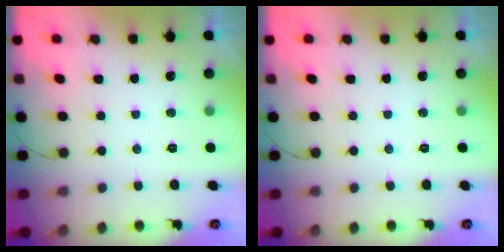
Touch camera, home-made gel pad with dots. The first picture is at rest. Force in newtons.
{"total": 0.0}